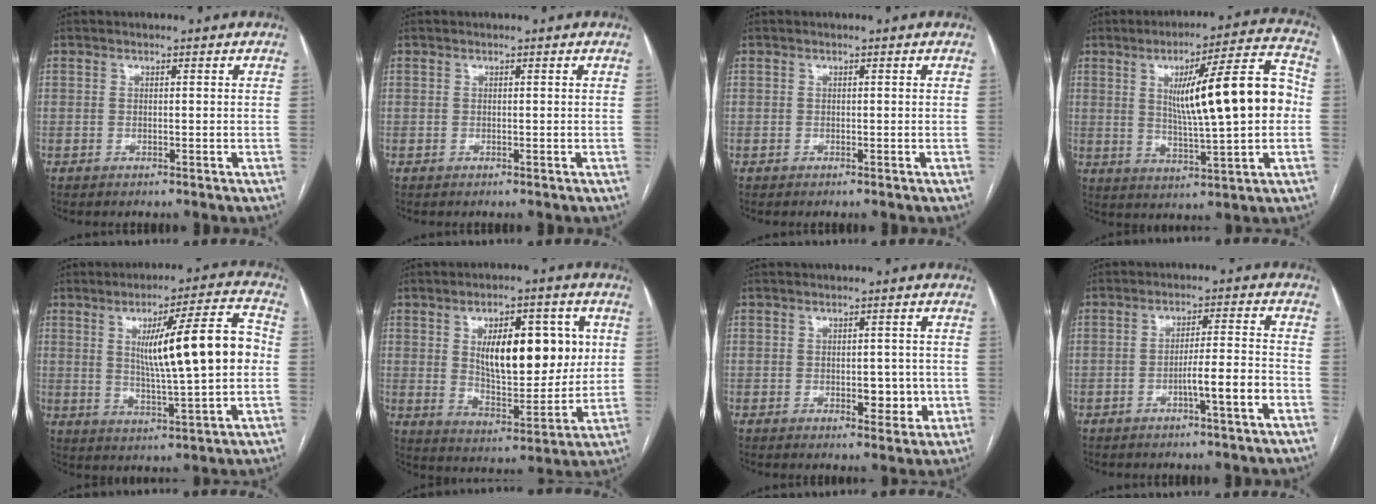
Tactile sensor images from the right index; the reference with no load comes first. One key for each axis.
{"total": 0.0}
{"total": 0.0}
{"total": 16.4, "fx": 1.7, "fy": 1.6, "fz": 16.2, "tx": -0.246, "ty": 0.022, "tz": 0.027}
{"total": 14.8, "fx": 1.6, "fy": 1.0, "fz": 14.7, "tx": -0.226, "ty": 0.014, "tz": 0.027}
{"total": 15.1, "fx": 3.6, "fy": 6.5, "fz": 13.2, "tx": -0.200, "ty": 0.011, "tz": 0.065}
{"total": 4.2, "fx": -0.9, "fy": 2.1, "fz": 3.5, "tx": -0.040, "ty": -0.001, "tz": -0.006}
{"total": 6.4, "fx": -3.0, "fy": -0.3, "fz": 5.7, "tx": -0.090, "ty": 0.010, "tz": -0.047}